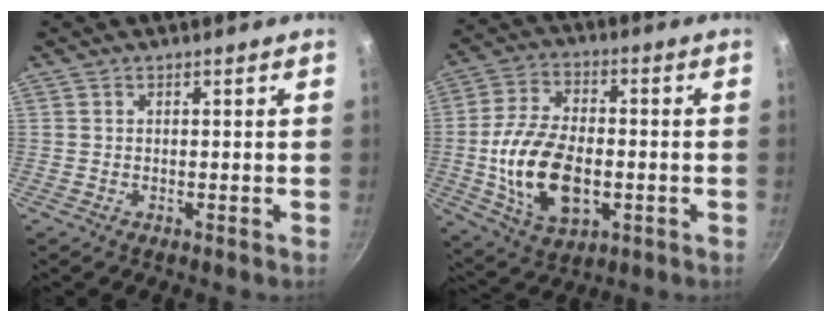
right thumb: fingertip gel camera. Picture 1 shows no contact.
{"total": 16.6, "force": [-2.6, 9.8, 13.1], "torque": [-0.232, 0.016, -0.041]}